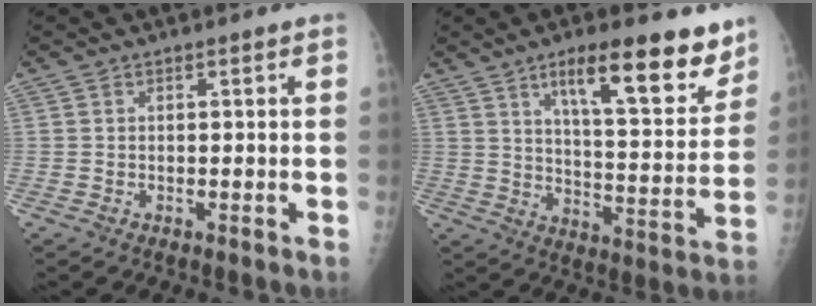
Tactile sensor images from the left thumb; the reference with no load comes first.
{"total": 17.7, "force": [11.2, 5.1, 12.7], "torque": [-0.140, -0.063, 0.174]}